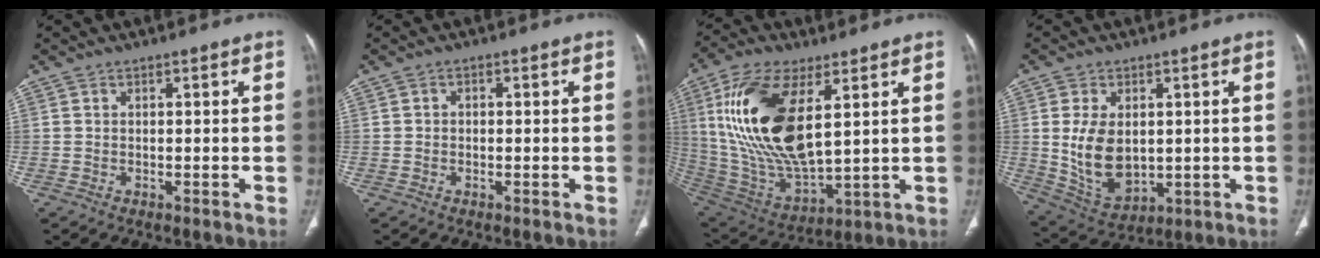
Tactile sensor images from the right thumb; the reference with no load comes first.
{"total": 0.7, "force": [-0.1, 0.6, 0.4], "torque": [-0.001, 0.002, -0.005]}
{"total": 22.6, "force": [6.3, 10.0, 19.3], "torque": [-0.385, -0.030, 0.127]}
{"total": 11.6, "force": [0.7, 7.5, 8.8], "torque": [-0.146, -0.012, 0.038]}